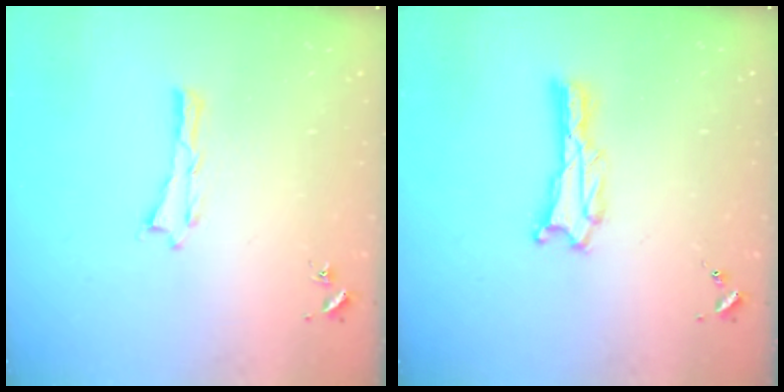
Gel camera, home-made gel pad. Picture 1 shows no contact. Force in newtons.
{"total": 0.9, "press": 0.9, "slide": 0.1}